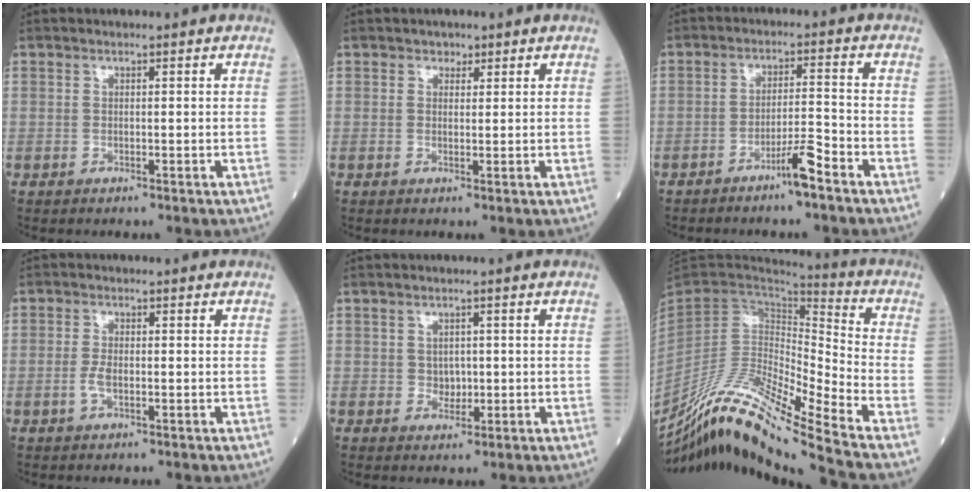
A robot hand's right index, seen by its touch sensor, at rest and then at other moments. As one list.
[{"total": 1.2, "force": [0.8, 0.9, 0.2], "torque": [0.002, -0.003, 0.008]}, {"total": 4.8, "force": [-3.5, -0.2, 3.3], "torque": [-0.055, -0.001, -0.065]}, {"total": 2.1, "force": [-0.6, 0.8, 1.9], "torque": [-0.044, 0.001, -0.012]}, {"total": 2.0, "force": [-0.1, 1.6, 1.1], "torque": [-0.012, 0.002, 0.000]}, {"total": 19.2, "force": [-16.3, -1.4, 9.9], "torque": [-0.188, 0.004, -0.303]}]